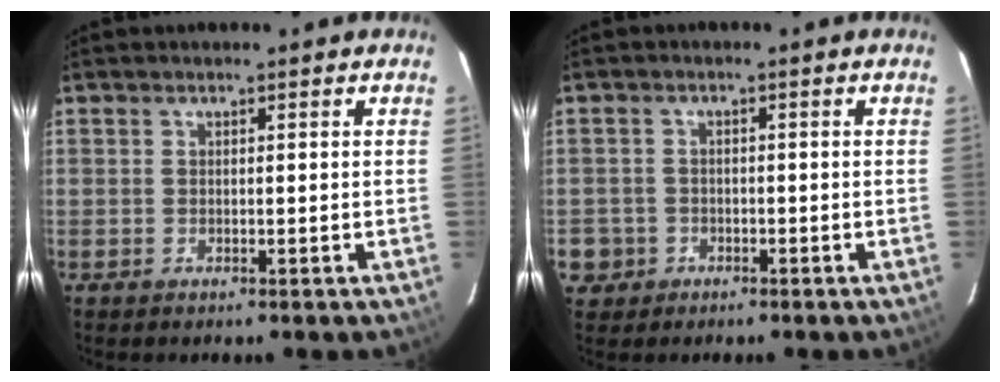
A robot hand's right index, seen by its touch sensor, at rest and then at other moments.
{"total": 4.7, "force": [-1.6, 4.4, 0.7], "torque": [-0.029, 0.020, -0.020]}